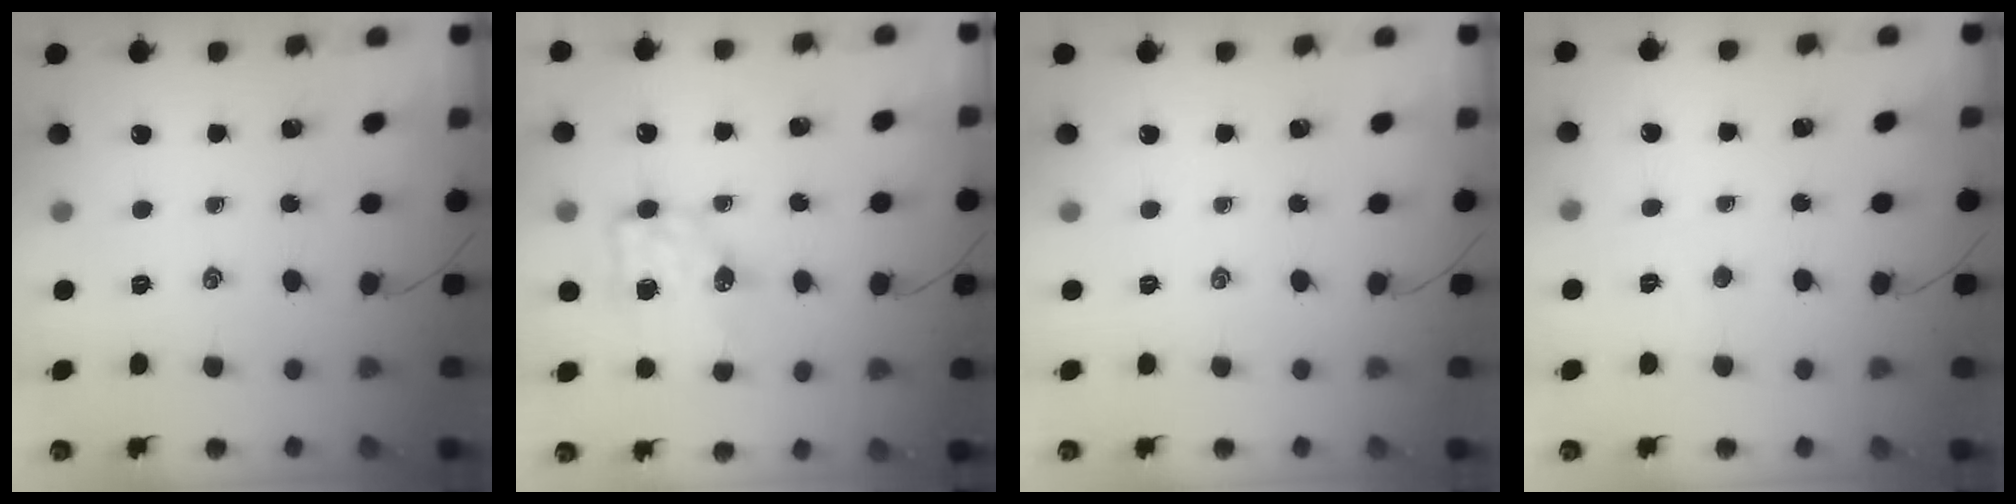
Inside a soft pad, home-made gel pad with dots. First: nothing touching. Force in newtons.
{"total": 8.0, "press": 7.9, "slide": 0.8}
{"total": 0.0}
{"total": 2.7, "press": 2.6, "slide": 0.7}